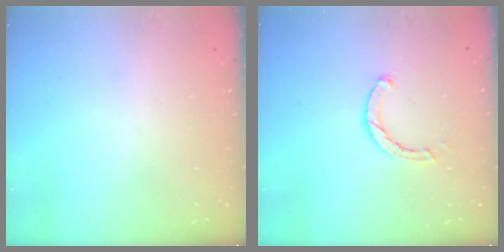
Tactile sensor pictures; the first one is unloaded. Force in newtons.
{"total": 2.4, "press": 2.4, "slide": 0.1}